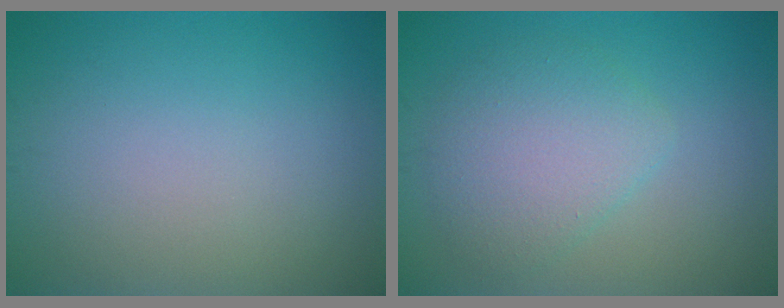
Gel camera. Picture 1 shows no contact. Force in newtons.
{"total": 3.9, "press": 3.9, "slide": 0.2}